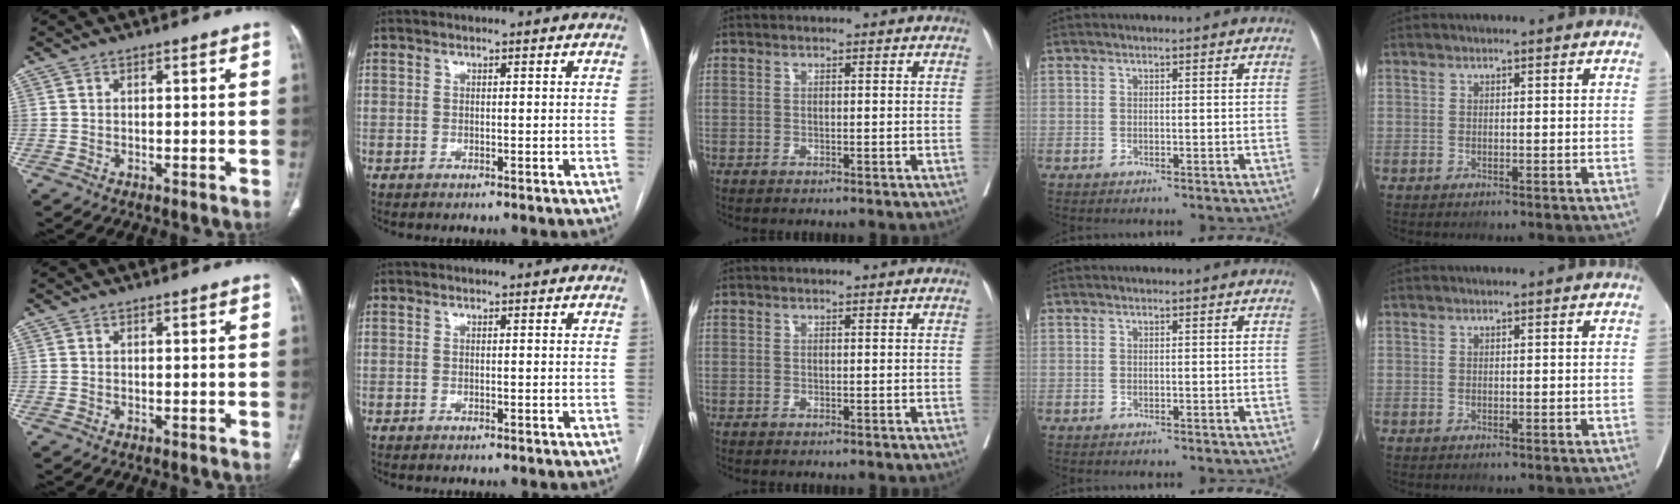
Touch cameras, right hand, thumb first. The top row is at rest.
{}